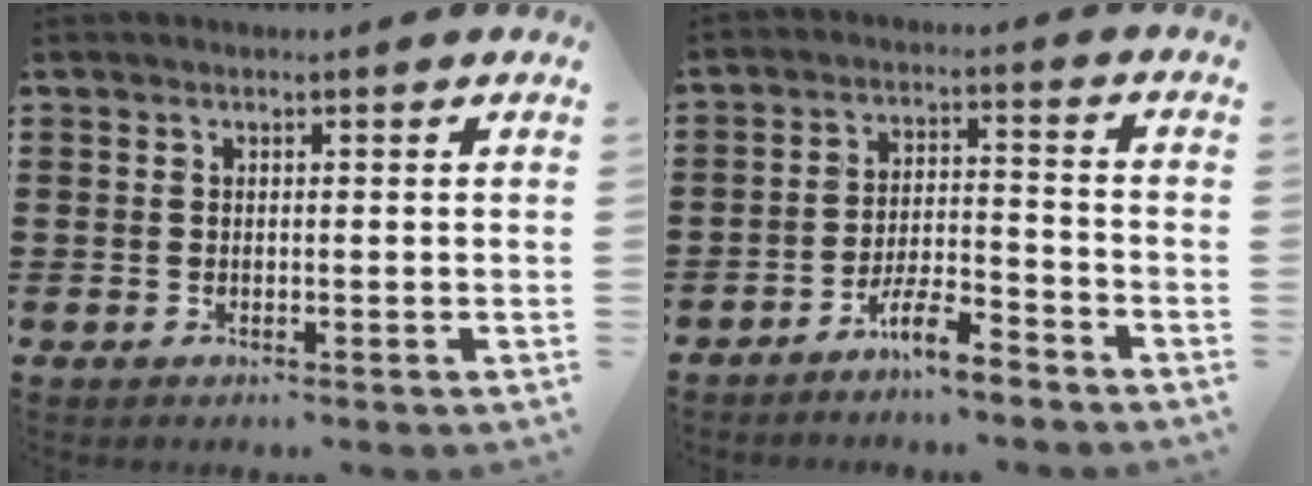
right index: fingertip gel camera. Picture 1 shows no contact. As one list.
[{"total": 6.2, "force": [-5.3, 0.8, 3.2], "torque": [-0.060, 0.006, -0.100]}]